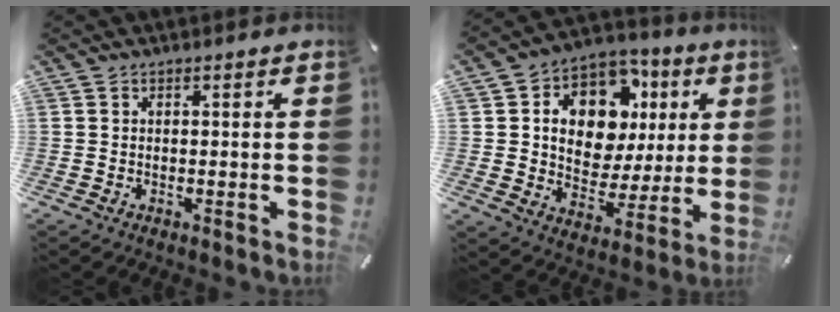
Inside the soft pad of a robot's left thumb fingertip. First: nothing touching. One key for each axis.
{"total": 13.7, "fx": 4.6, "fy": 10.6, "fz": 7.4, "tx": -0.119, "ty": -0.028, "tz": 0.090}